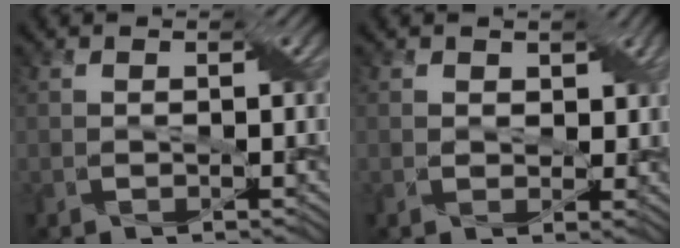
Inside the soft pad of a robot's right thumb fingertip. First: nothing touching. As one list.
[{"total": 2.8, "force": [1.2, 2.2, 1.2], "torque": [-0.023, 0.006, 0.007]}]